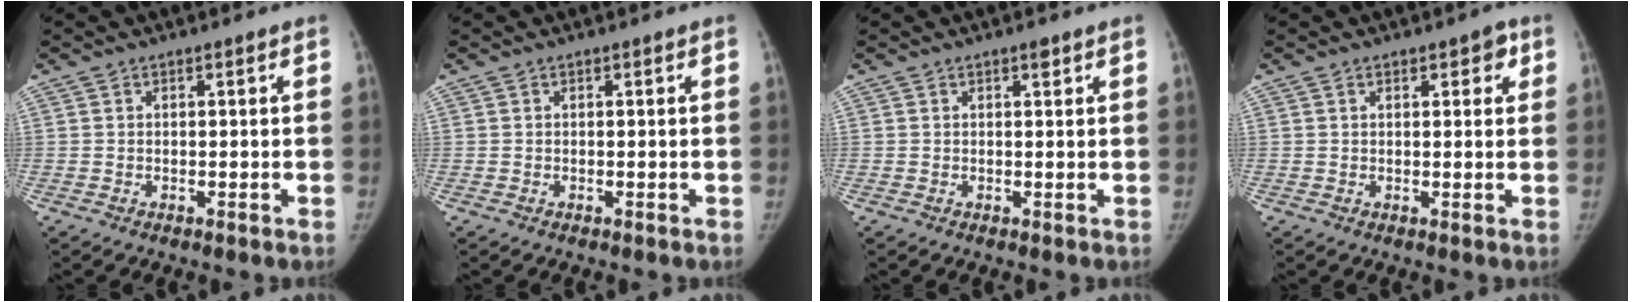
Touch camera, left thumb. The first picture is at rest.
{"total": 0.0}
{"total": 1.2, "force": [0.7, 0.4, 0.8], "torque": [-0.008, -0.002, 0.010]}
{"total": 3.6, "force": [1.6, 1.9, 2.6], "torque": [-0.011, -0.002, 0.014]}